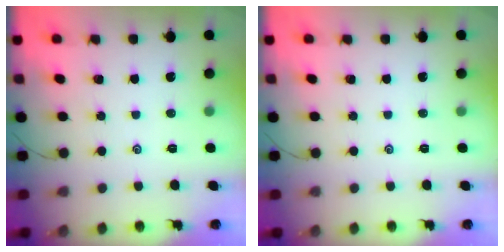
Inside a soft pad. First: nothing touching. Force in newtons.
{"total": 0.0}